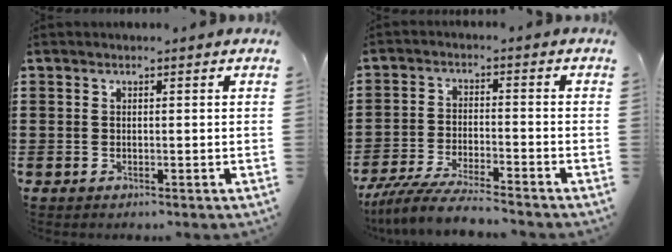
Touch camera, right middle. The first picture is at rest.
{"total": 6.5, "force": [-6.0, 0.3, 2.5], "torque": [-0.063, -0.010, -0.119]}